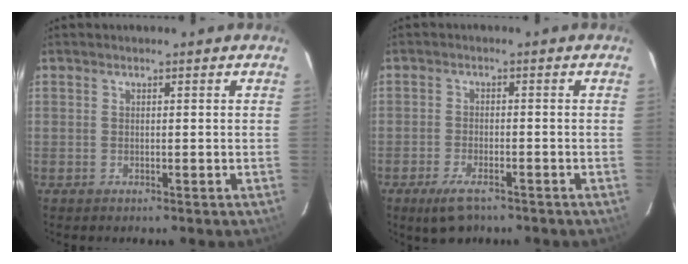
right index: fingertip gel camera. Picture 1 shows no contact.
{"total": 5.3, "force": [-3.7, 2.0, 3.2], "torque": [-0.076, -0.010, -0.066]}